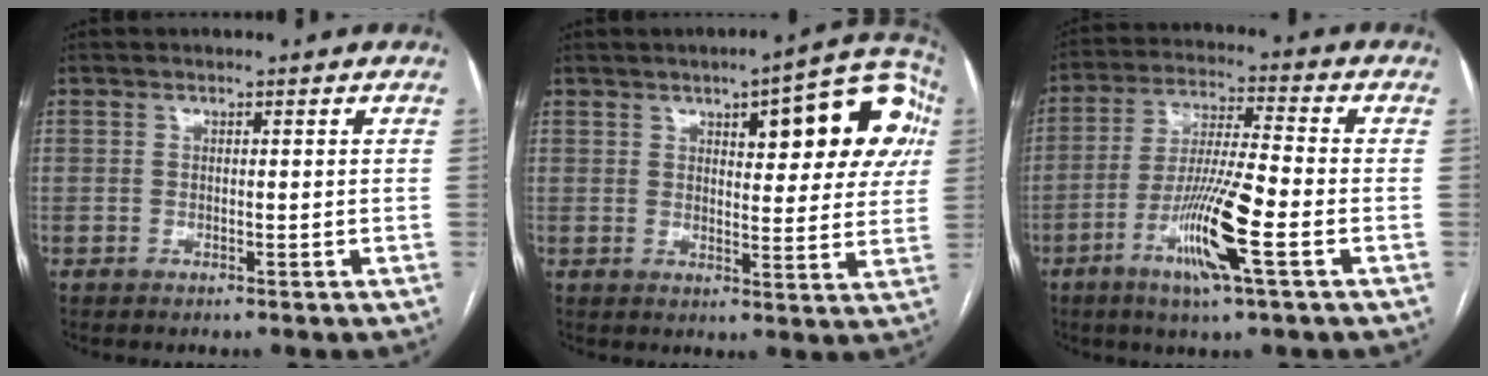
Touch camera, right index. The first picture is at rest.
{"total": 14.8, "force": [5.3, 5.1, 12.8], "torque": [-0.140, 0.031, 0.062]}
{"total": 12.2, "force": [-4.7, 0.3, 11.3], "torque": [-0.220, -0.014, -0.090]}